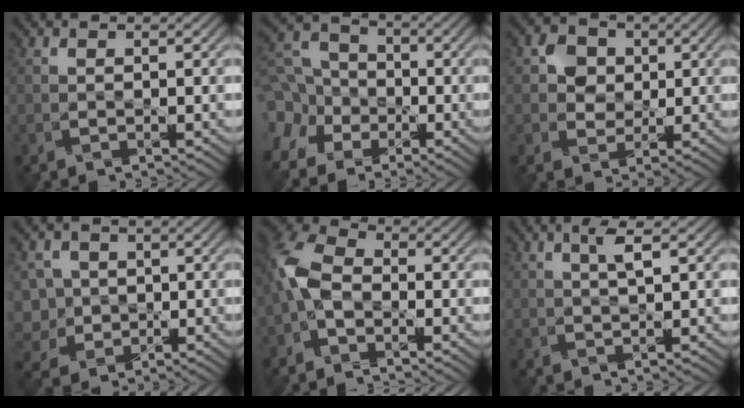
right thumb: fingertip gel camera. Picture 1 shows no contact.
{"total": 12.4, "force": [-4.9, 9.9, 5.7], "torque": [-0.181, -0.021, -0.110]}
{"total": 4.0, "force": [0.9, 3.3, 1.9], "torque": [-0.048, 0.010, 0.004]}
{"total": 7.0, "force": [-0.6, 6.4, 2.8], "torque": [-0.112, 0.014, -0.036]}
{"total": 7.3, "force": [-2.3, 4.0, 5.6], "torque": [-0.157, 0.005, -0.061]}
{"total": 2.2, "force": [1.0, -0.2, 1.9], "torque": [-0.043, 0.007, 0.020]}